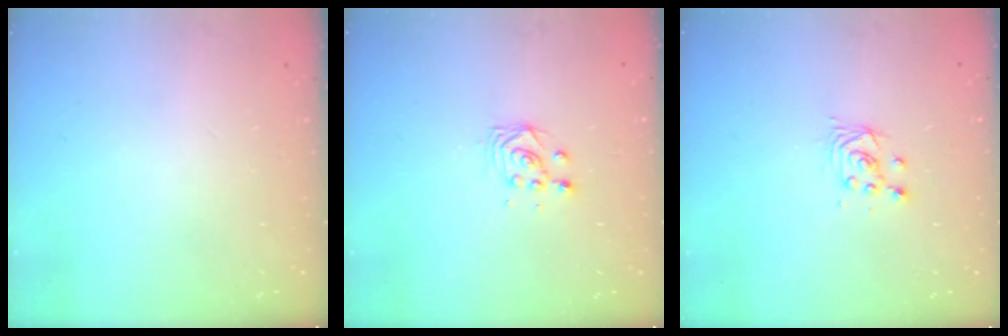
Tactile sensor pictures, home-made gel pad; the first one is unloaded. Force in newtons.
{"total": 3.1, "press": 2.7, "slide": 1.5}
{"total": 2.5, "press": 2.5, "slide": 0.1}